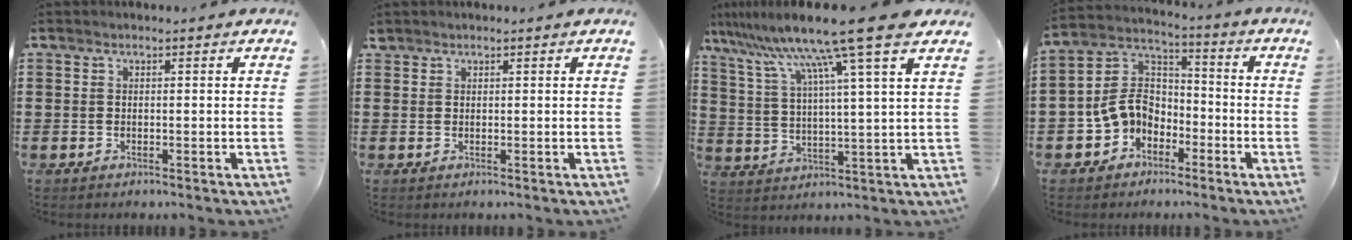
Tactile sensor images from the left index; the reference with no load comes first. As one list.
[{"total": 0.7, "force": [0.6, 0.4, 0.1], "torque": [-0.004, 0.002, 0.012]}, {"total": 13.5, "force": [9.9, -1.0, 9.2], "torque": [-0.202, -0.042, 0.156]}, {"total": 7.6, "force": [-2.8, 6.2, 3.4], "torque": [-0.100, 0.010, -0.061]}]